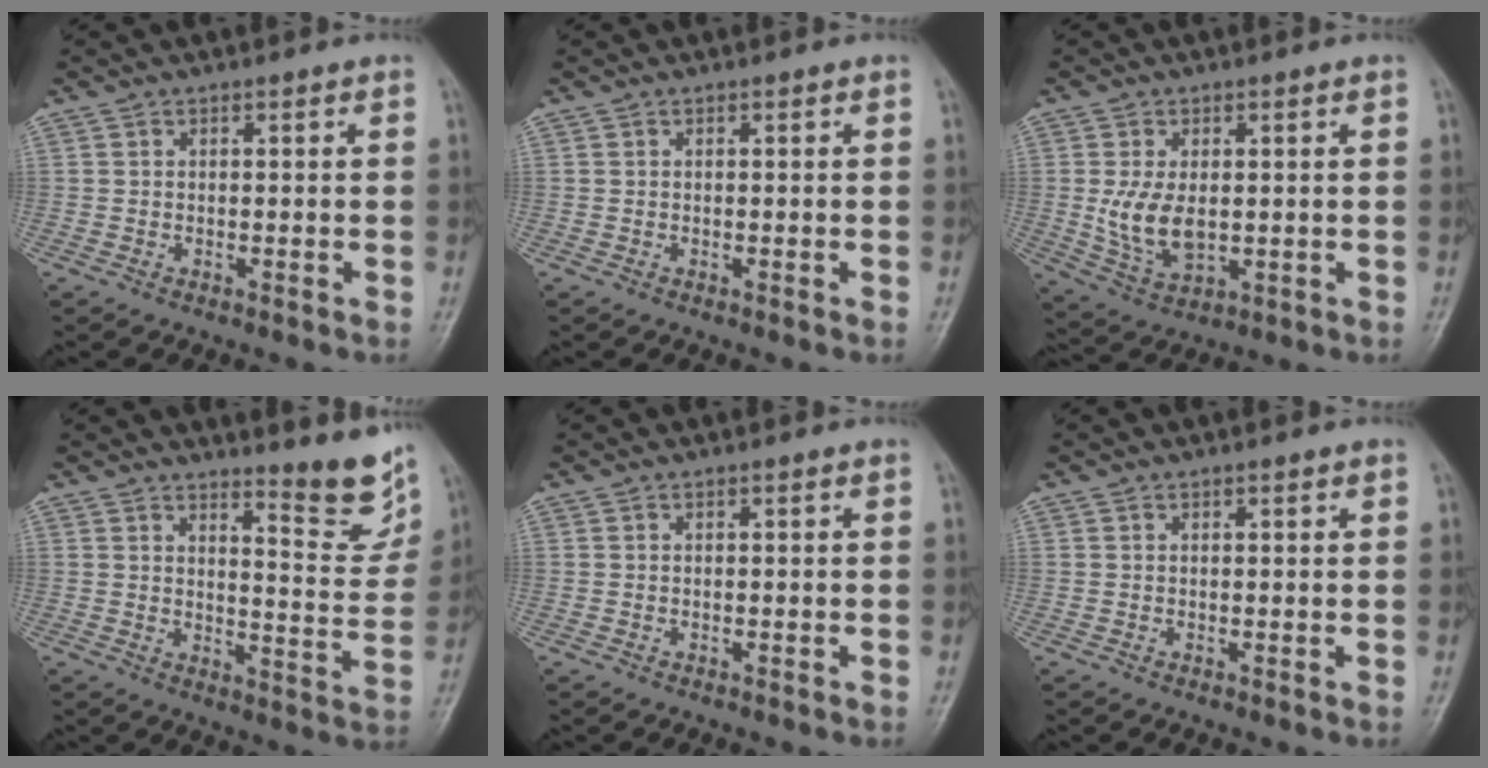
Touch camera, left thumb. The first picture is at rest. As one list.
[{"total": 0.0}, {"total": 8.2, "force": [0.1, 4.9, 6.6], "torque": [-0.118, -0.009, 0.014]}, {"total": 10.1, "force": [8.2, 1.7, 5.6], "torque": [-0.049, -0.078, 0.110]}, {"total": 0.0}, {"total": 0.7, "force": [0.4, 0.2, 0.6], "torque": [-0.007, 0.000, 0.006]}]